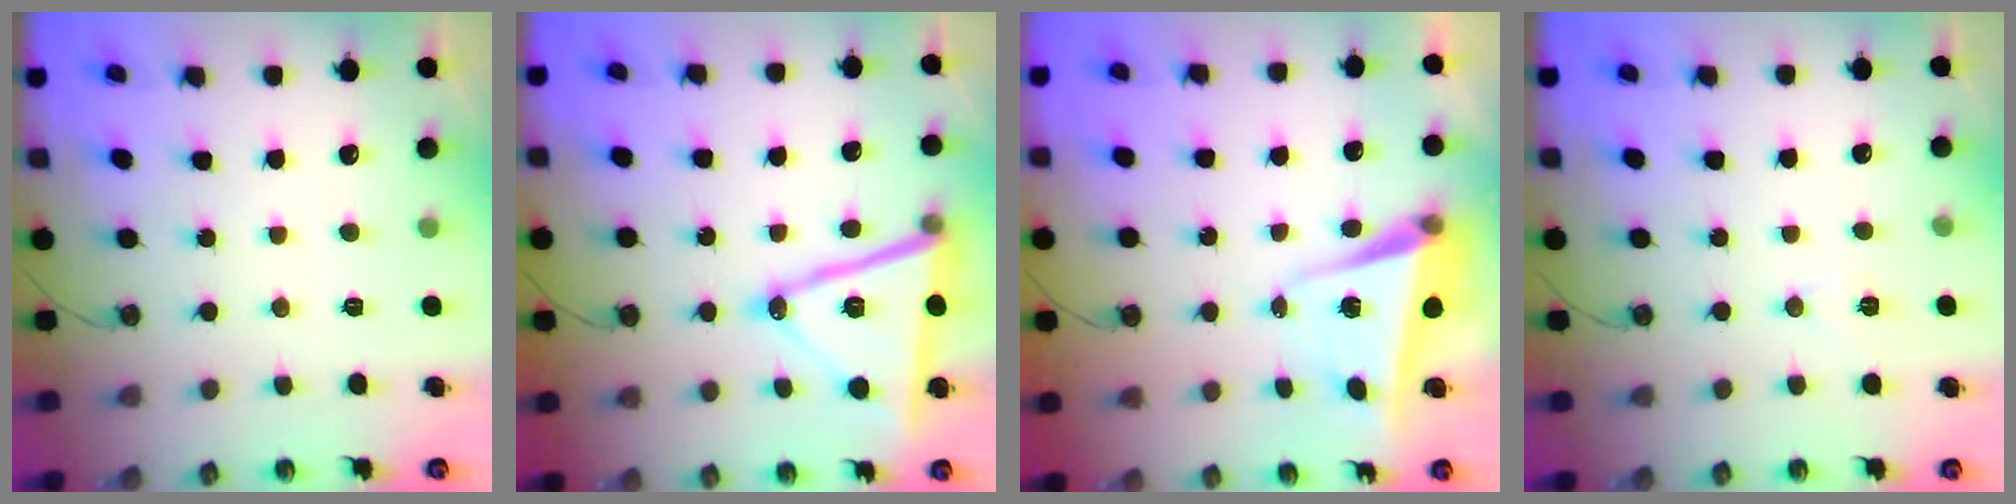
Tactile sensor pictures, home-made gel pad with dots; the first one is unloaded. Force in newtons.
{"total": 15.7, "press": 15.2, "slide": 3.9}
{"total": 5.0, "press": 4.9, "slide": 1.2}
{"total": 6.9, "press": 5.2, "slide": 4.6}